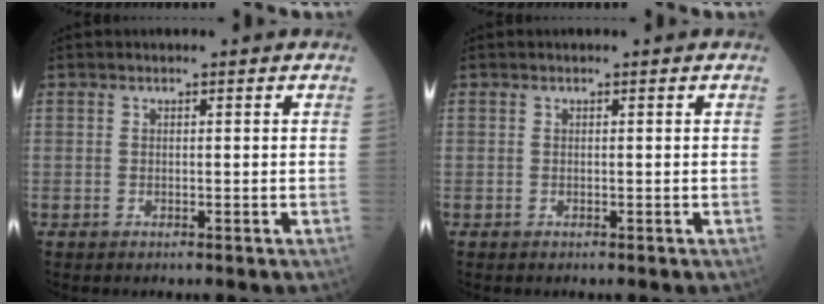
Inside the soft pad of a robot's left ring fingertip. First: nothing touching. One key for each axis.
{"total": 0.0}